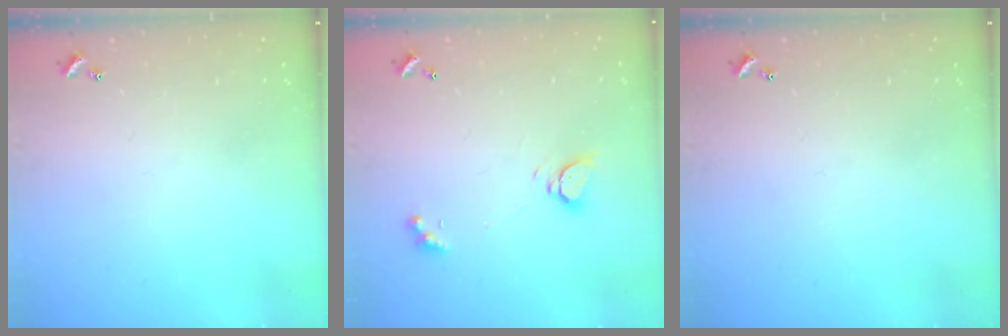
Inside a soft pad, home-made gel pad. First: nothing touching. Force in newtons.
{"total": 3.3, "press": 3.3, "slide": 0.4}
{"total": 0.0}